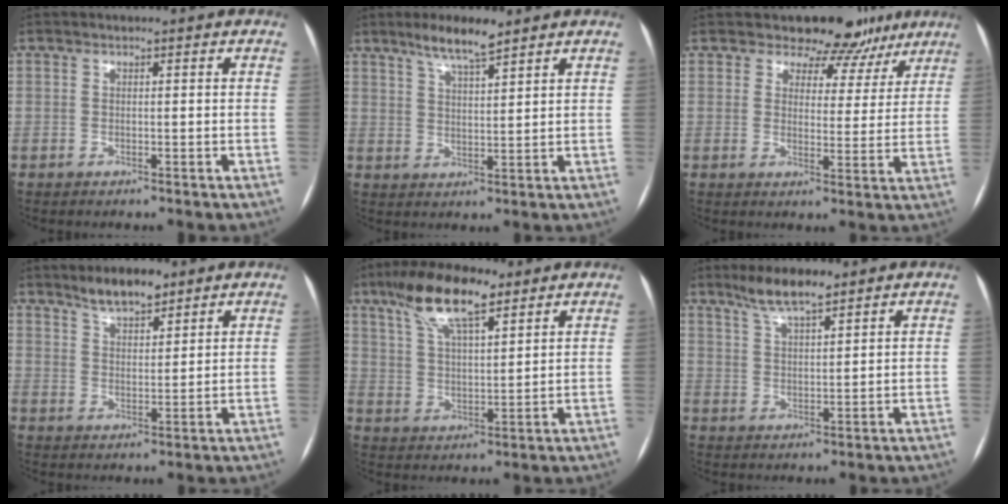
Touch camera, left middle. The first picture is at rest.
{"total": 5.9, "force": [4.6, 0.6, 3.7], "torque": [-0.072, 0.002, 0.083]}
{"total": 9.9, "force": [8.2, 5.3, 1.3], "torque": [0.013, 0.002, 0.083]}
{"total": 5.9, "force": [4.7, 1.8, 3.0], "torque": [-0.056, 0.004, 0.084]}
{"total": 11.8, "force": [7.7, 3.1, 8.4], "torque": [-0.162, 0.020, 0.141]}
{"total": 6.2, "force": [4.9, 0.8, 3.7], "torque": [-0.075, 0.005, 0.091]}